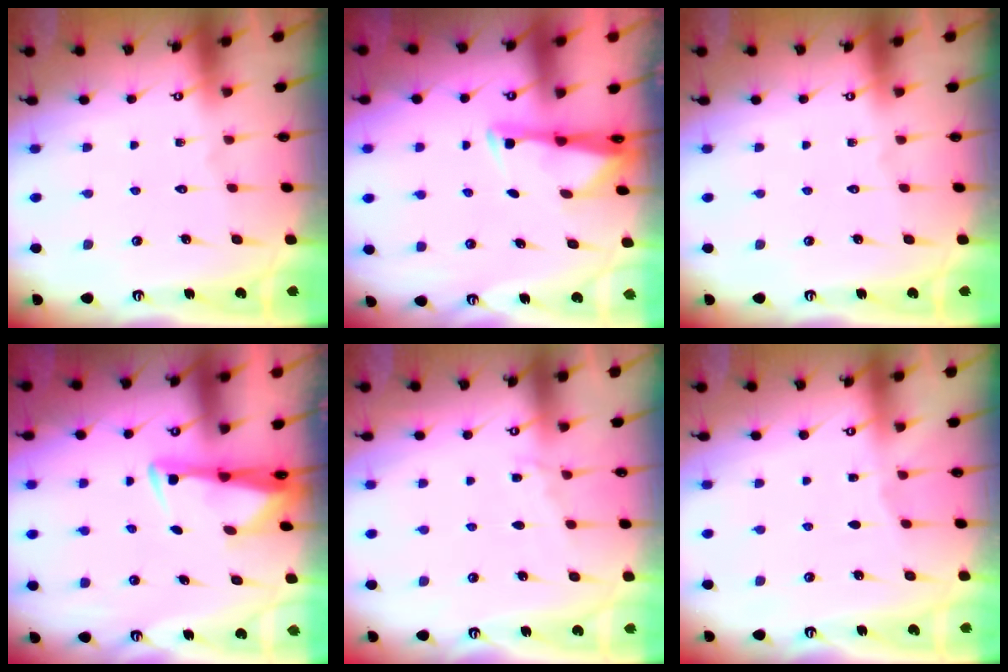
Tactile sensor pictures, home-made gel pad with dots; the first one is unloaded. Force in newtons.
{"total": 2.7, "press": 2.7, "slide": 0.4}
{"total": 0.0}
{"total": 3.0, "press": 2.8, "slide": 0.9}
{"total": 4.3, "press": 4.3, "slide": 0.5}
{"total": 1.6, "press": 1.5, "slide": 0.3}